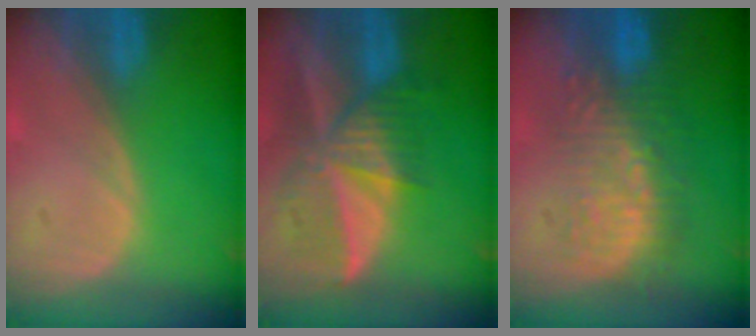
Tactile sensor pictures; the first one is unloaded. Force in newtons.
{"total": 9.5, "press": 8.3, "slide": 4.6}
{"total": 8.9, "press": 8.7, "slide": 2.0}